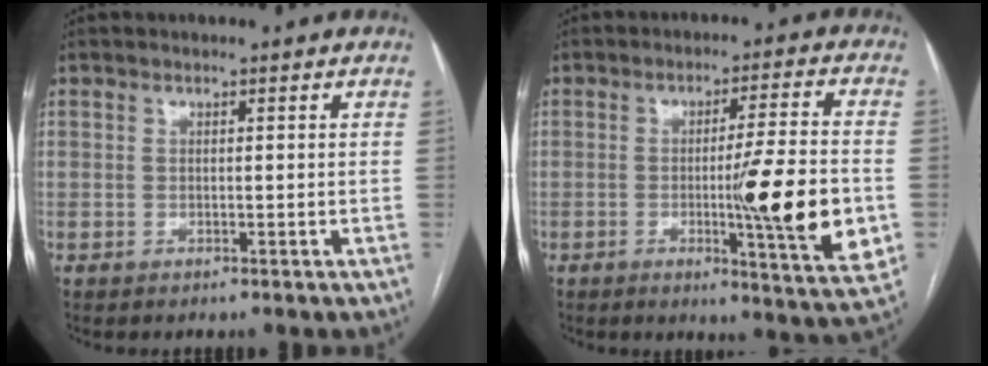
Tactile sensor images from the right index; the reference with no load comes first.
{"total": 15.6, "force": [-2.8, 0.1, 15.3], "torque": [-0.207, -0.022, -0.042]}